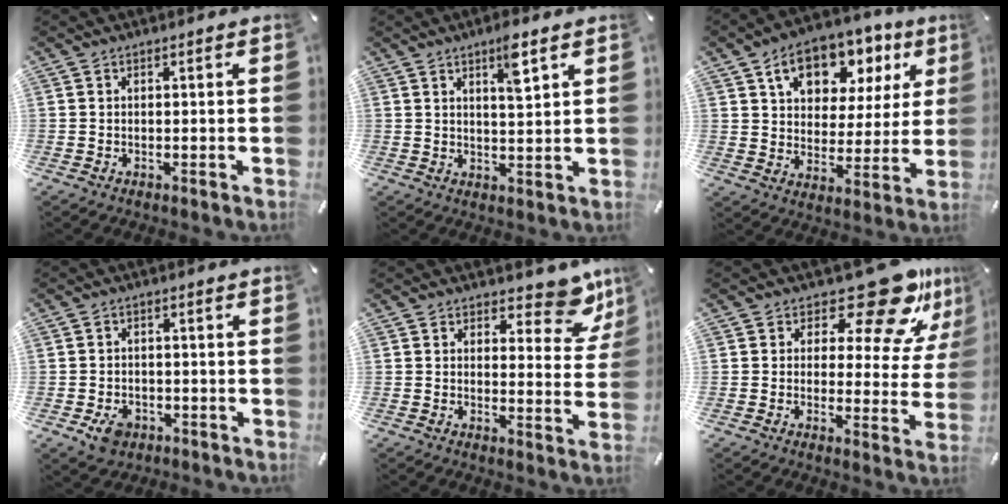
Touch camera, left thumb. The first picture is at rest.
{"total": 6.3, "force": [3.8, 1.3, 4.9], "torque": [-0.074, -0.018, 0.057]}
{"total": 13.9, "force": [8.0, 9.2, 6.6], "torque": [-0.103, -0.042, 0.141]}
{"total": 5.0, "force": [-2.2, 3.8, 2.4], "torque": [-0.040, 0.006, -0.041]}
{"total": 10.0, "force": [7.4, 4.6, 4.8], "torque": [-0.036, -0.058, 0.126]}
{"total": 16.6, "force": [11.3, 6.7, 10.1], "torque": [-0.133, -0.086, 0.187]}